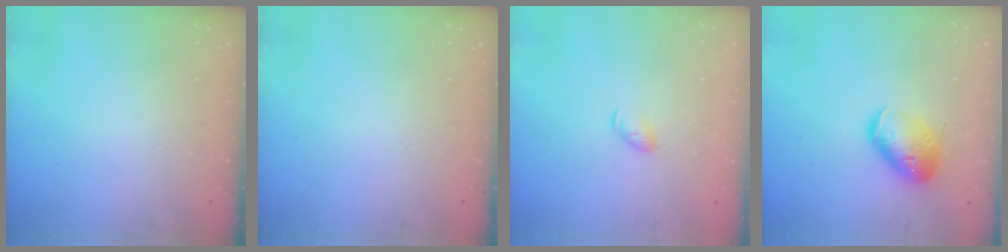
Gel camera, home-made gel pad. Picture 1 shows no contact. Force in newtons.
{"total": 0.0}
{"total": 3.9, "press": 3.8, "slide": 0.8}
{"total": 13.4, "press": 13.2, "slide": 2.0}